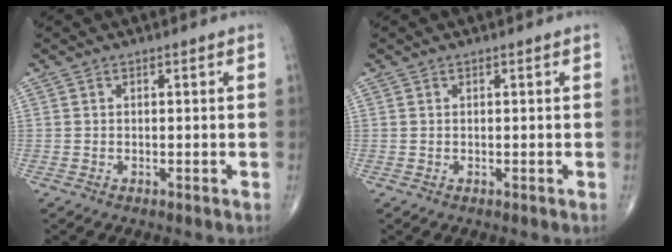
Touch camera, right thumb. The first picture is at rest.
{"total": 0.0}